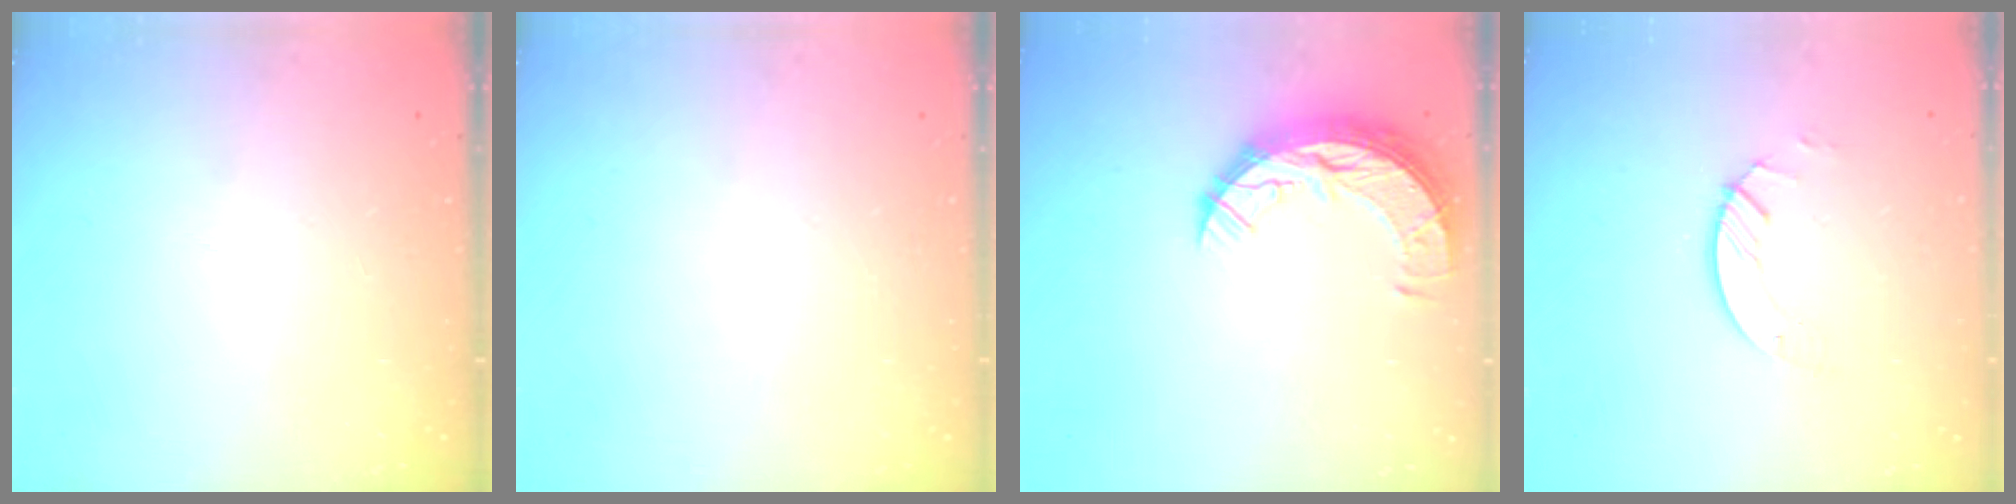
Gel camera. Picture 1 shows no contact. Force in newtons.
{"total": 0.0}
{"total": 10.7, "press": 10.7, "slide": 0.8}
{"total": 2.8, "press": 2.8, "slide": 0.3}